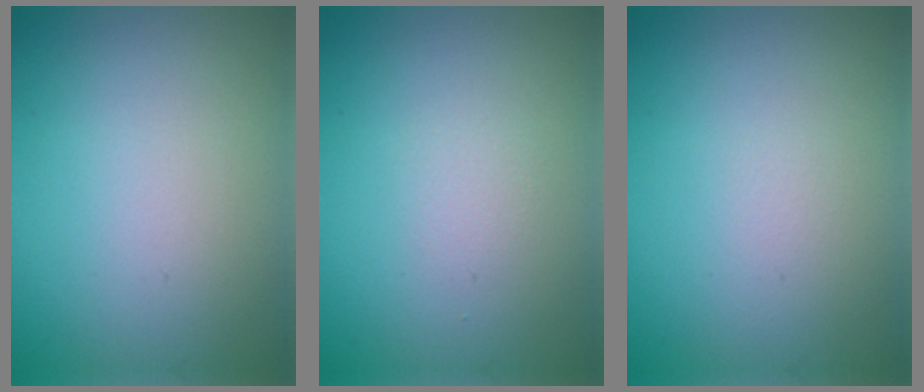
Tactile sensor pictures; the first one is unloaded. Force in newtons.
{"total": 0.7, "press": 0.7, "slide": 0.0}
{"total": 0.0}